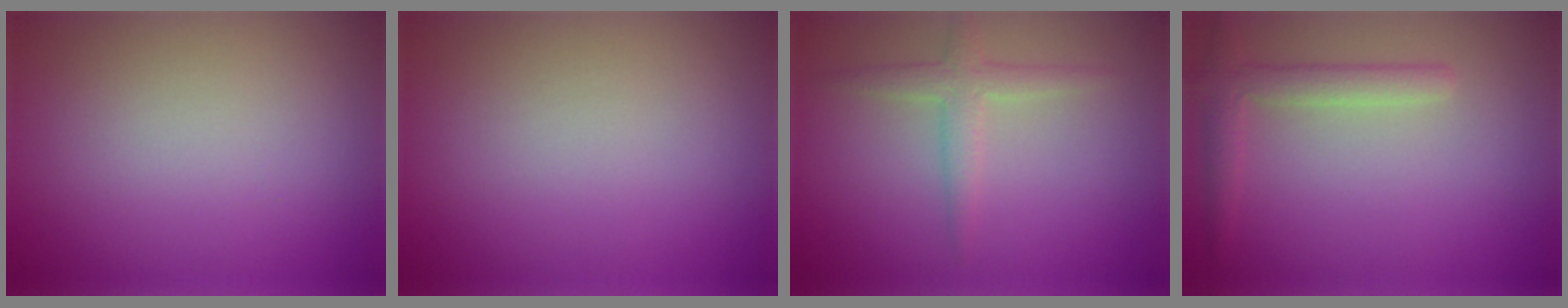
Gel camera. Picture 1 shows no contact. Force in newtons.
{"total": 0.0}
{"total": 2.4, "press": 2.4, "slide": 0.0}
{"total": 2.6, "press": 2.5, "slide": 0.2}